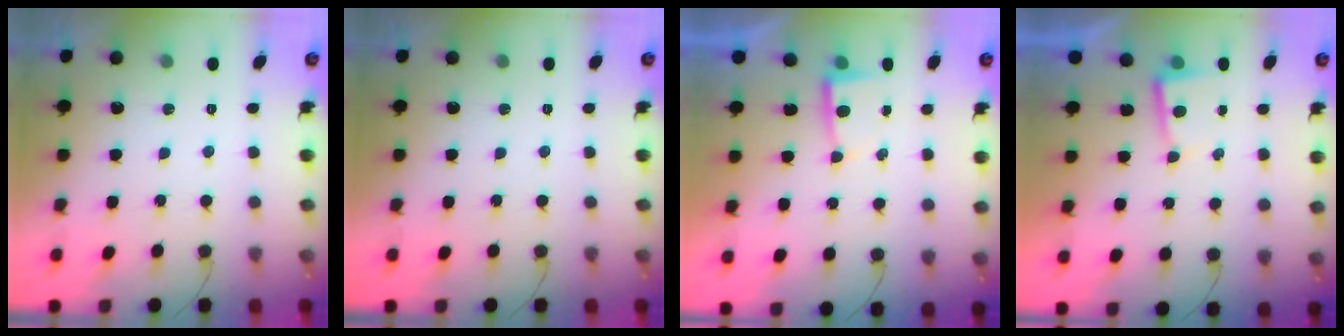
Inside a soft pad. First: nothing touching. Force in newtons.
{"total": 0.0}
{"total": 2.2, "press": 2.2, "slide": 0.3}
{"total": 2.2, "press": 2.2, "slide": 0.4}